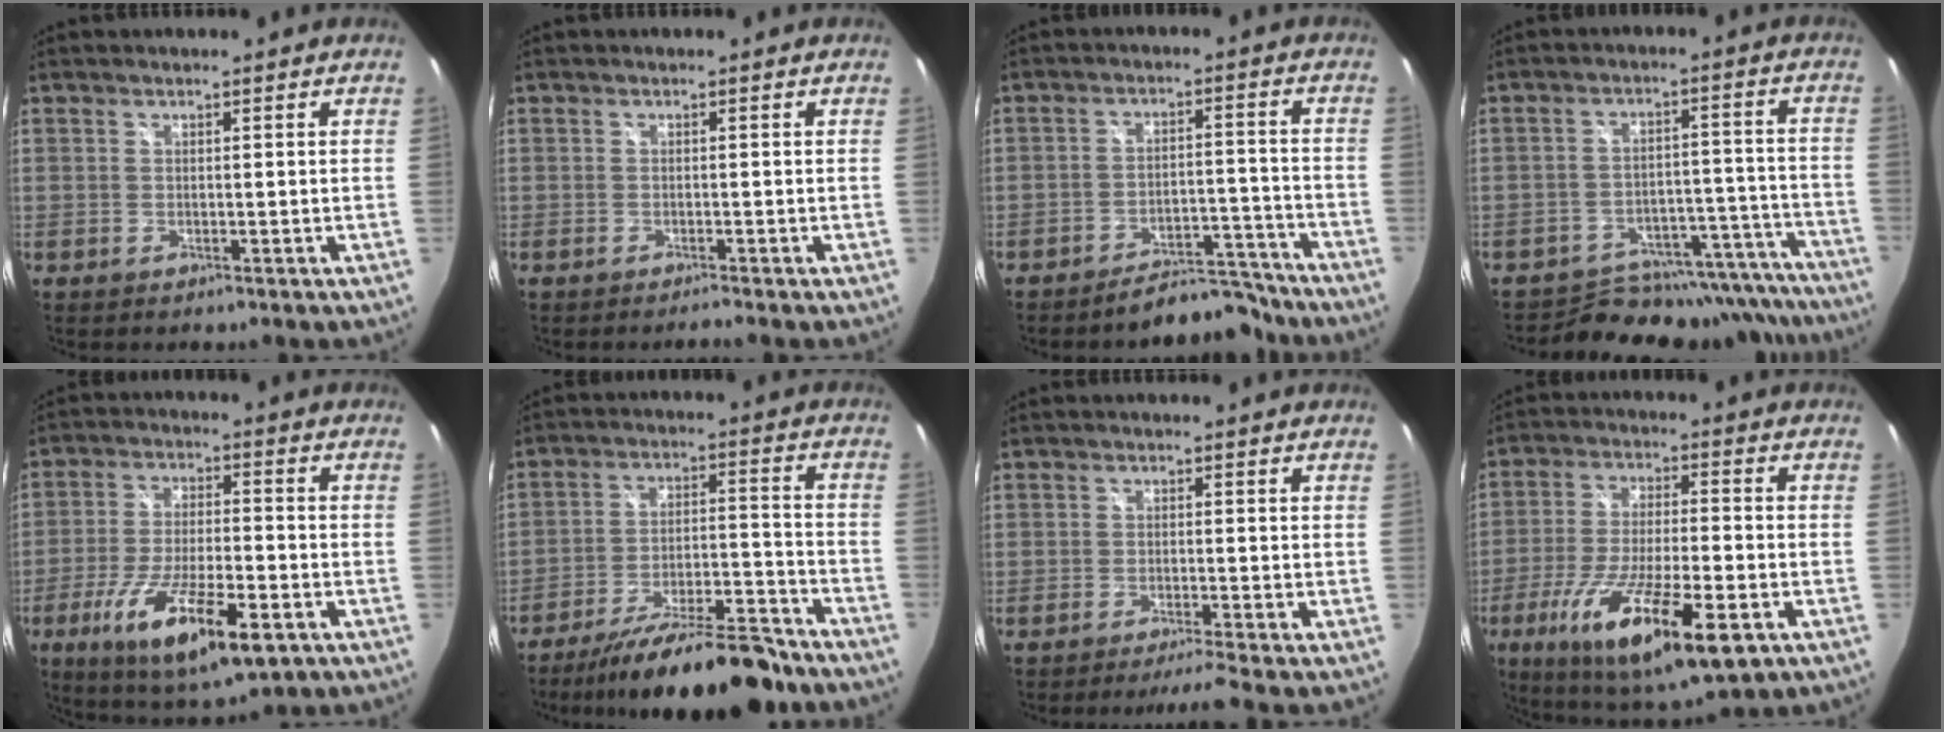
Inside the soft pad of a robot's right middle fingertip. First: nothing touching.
{"total": 1.2, "force": [-1.1, -0.2, 0.3], "torque": [-0.003, -0.008, -0.019]}
{"total": 9.3, "force": [-8.9, 2.4, 1.6], "torque": [-0.029, 0.028, -0.112]}
{"total": 20.8, "force": [-19.2, 7.0, 3.5], "torque": [-0.051, 0.054, -0.237]}
{"total": 16.9, "force": [-8.1, 4.3, 14.2], "torque": [-0.273, -0.041, -0.135]}
{"total": 18.7, "force": [-15.8, 3.4, 9.4], "torque": [-0.166, -0.016, -0.234]}
{"total": 4.2, "force": [-3.6, -1.4, 1.6], "torque": [-0.031, -0.005, -0.061]}
{"total": 20.3, "force": [-9.3, 4.7, 17.5], "torque": [-0.333, -0.052, -0.155]}